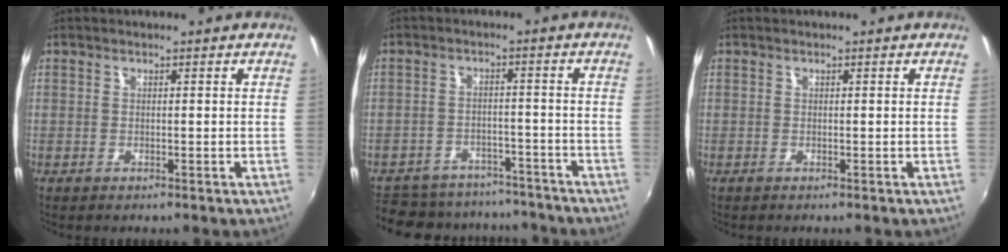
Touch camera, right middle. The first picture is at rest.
{"total": 18.2, "force": [-15.5, 7.5, 5.7], "torque": [-0.141, 0.015, -0.205]}
{"total": 0.0}